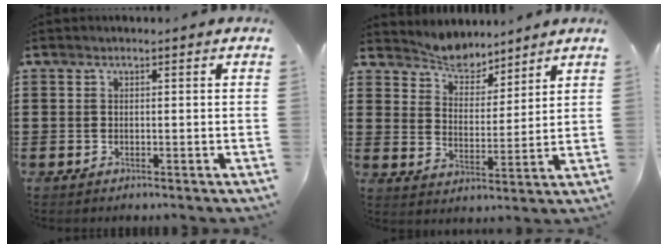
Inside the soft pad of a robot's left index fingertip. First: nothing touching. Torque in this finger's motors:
{"motor_torque": [0.10, -0.50, 0.05, 0.00]}